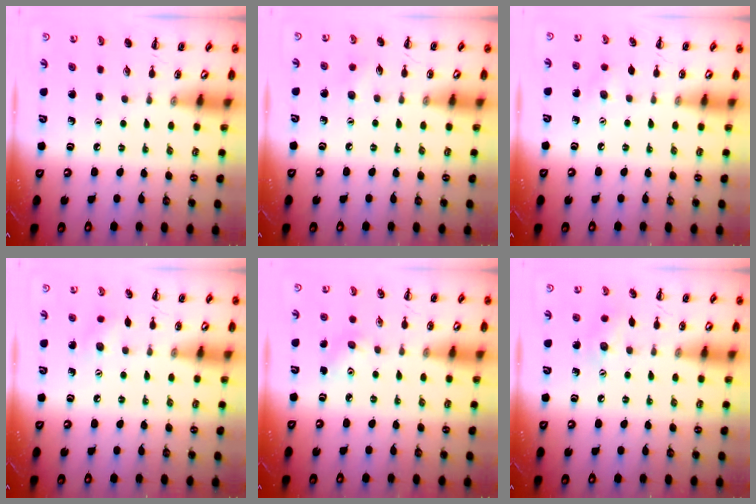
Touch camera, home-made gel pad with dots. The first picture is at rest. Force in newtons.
{"total": 4.1, "press": 4.0, "slide": 0.9}
{"total": 4.8, "press": 4.7, "slide": 1.2}
{"total": 5.2, "press": 5.0, "slide": 1.2}
{"total": 4.9, "press": 4.7, "slide": 1.4}
{"total": 6.9, "press": 6.8, "slide": 1.3}